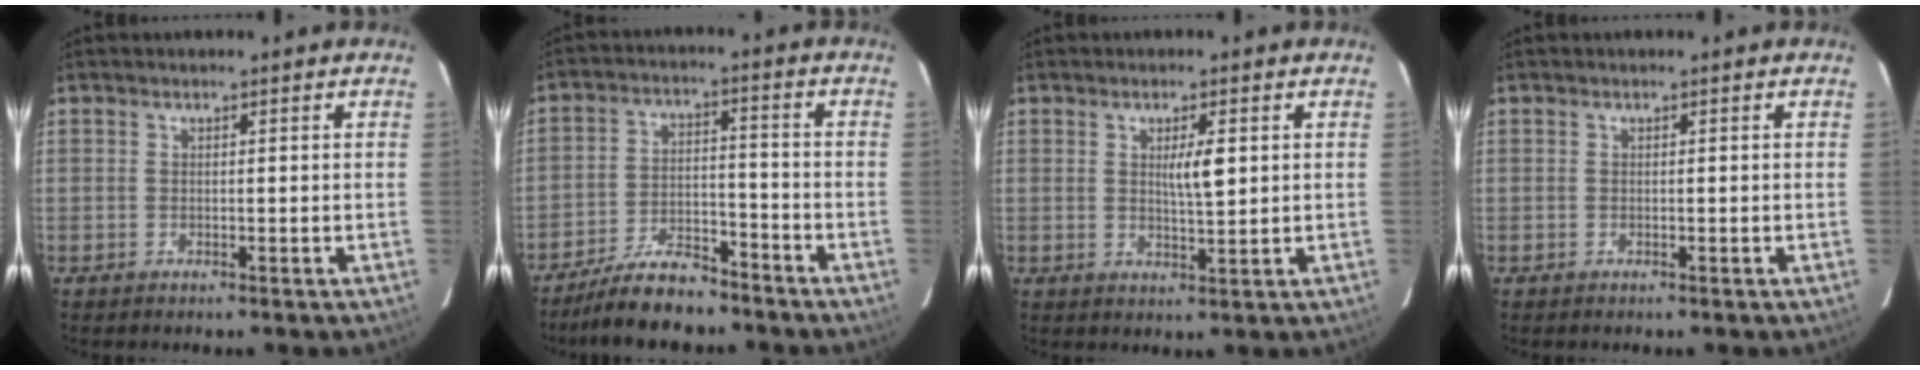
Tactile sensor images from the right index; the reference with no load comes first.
{"total": 9.3, "force": [-8.1, 2.4, 4.0], "torque": [-0.072, -0.003, -0.145]}
{"total": 3.7, "force": [0.9, 0.5, 3.6], "torque": [-0.059, -0.005, 0.015]}
{"total": 0.0}